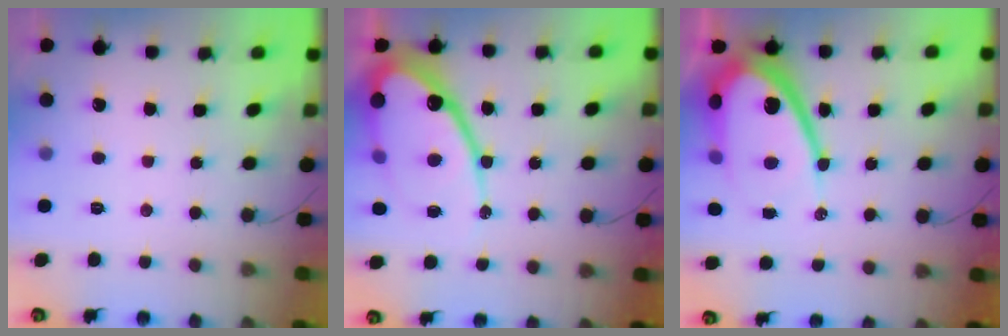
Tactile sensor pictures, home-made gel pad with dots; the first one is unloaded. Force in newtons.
{"total": 19.9, "press": 19.8, "slide": 1.7}
{"total": 17.2, "press": 17.1, "slide": 1.5}